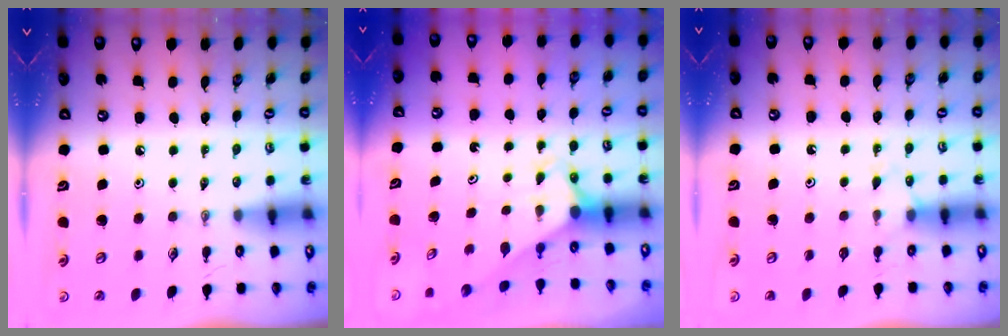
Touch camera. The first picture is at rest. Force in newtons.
{"total": 2.8, "press": 2.8, "slide": 0.0}
{"total": 6.6, "press": 6.6, "slide": 0.8}